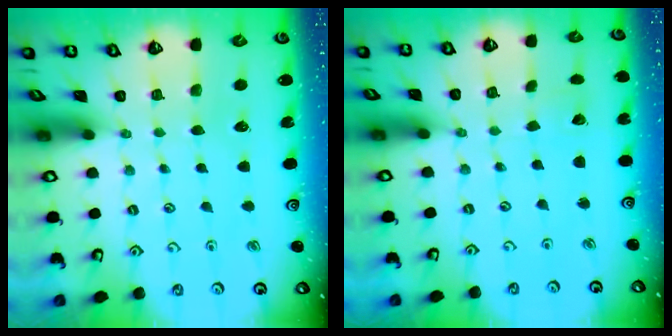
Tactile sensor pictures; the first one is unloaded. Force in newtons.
{"total": 1.2, "press": 1.2, "slide": 0.1}